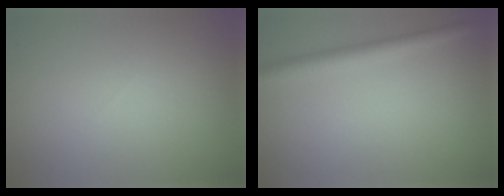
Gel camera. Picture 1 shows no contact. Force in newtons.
{"total": 3.0, "press": 3.0, "slide": 0.0}